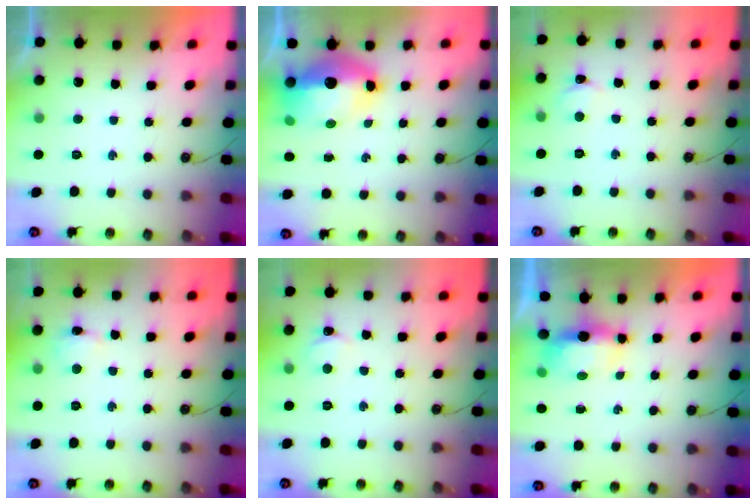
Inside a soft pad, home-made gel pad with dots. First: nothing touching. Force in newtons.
{"total": 15.3, "press": 15.2, "slide": 1.7}
{"total": 1.7, "press": 1.7, "slide": 0.2}
{"total": 2.9, "press": 2.9, "slide": 0.5}
{"total": 2.0, "press": 2.0, "slide": 0.3}
{"total": 6.0, "press": 5.9, "slide": 0.8}